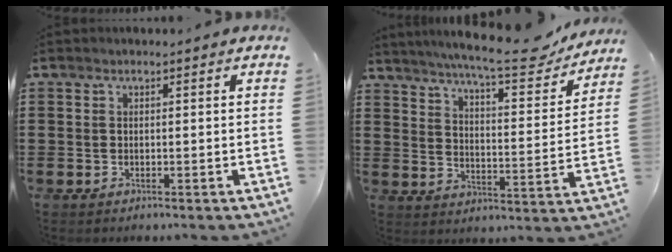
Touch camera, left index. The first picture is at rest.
{"total": 9.6, "force": [8.3, 0.6, 4.7], "torque": [-0.099, -0.050, 0.136]}